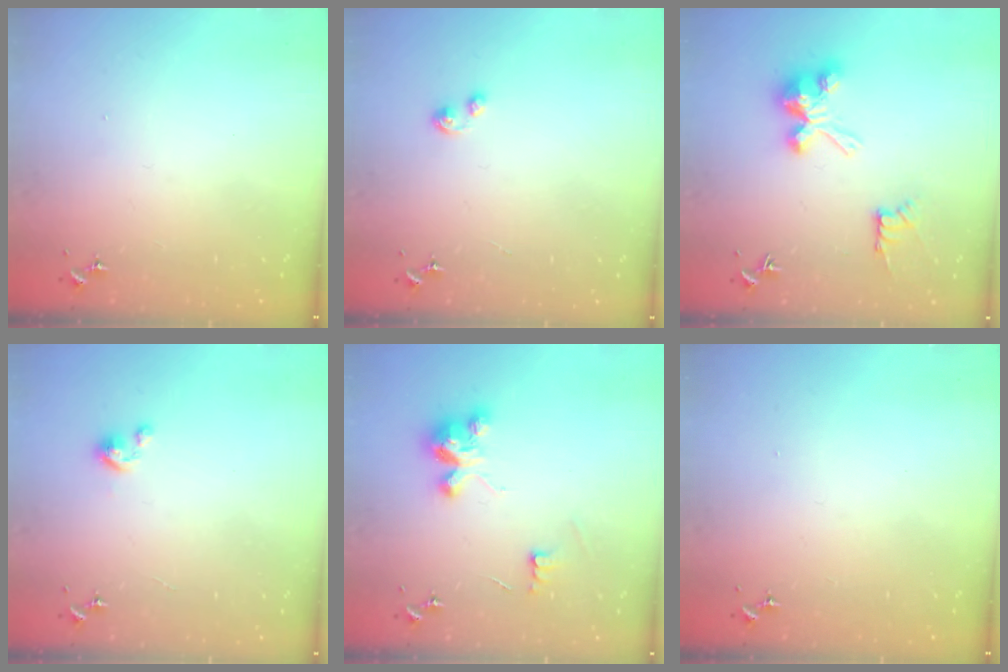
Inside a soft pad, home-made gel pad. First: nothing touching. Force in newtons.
{"total": 3.1, "press": 3.1, "slide": 0.3}
{"total": 10.2, "press": 10.2, "slide": 0.1}
{"total": 2.4, "press": 2.4, "slide": 0.2}
{"total": 8.9, "press": 8.9, "slide": 0.3}
{"total": 0.0}